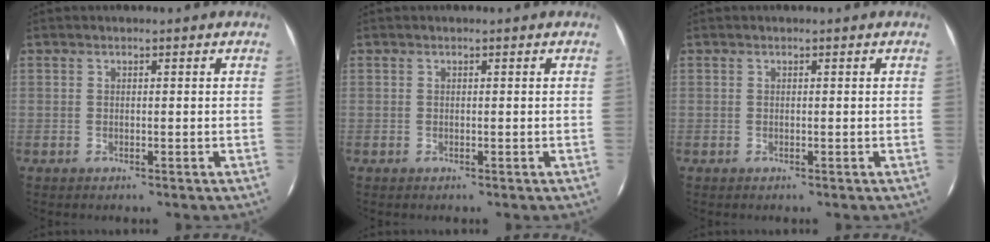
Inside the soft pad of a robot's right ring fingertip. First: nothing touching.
{"total": 0.0}
{"total": 0.0}